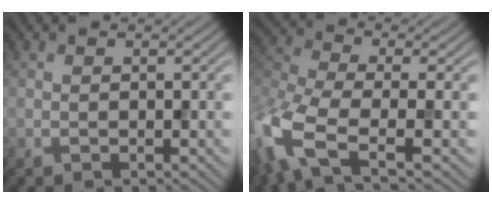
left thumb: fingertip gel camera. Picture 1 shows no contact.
{"total": 10.2, "force": [-4.8, 4.1, 8.0], "torque": [-0.189, -0.014, -0.112]}